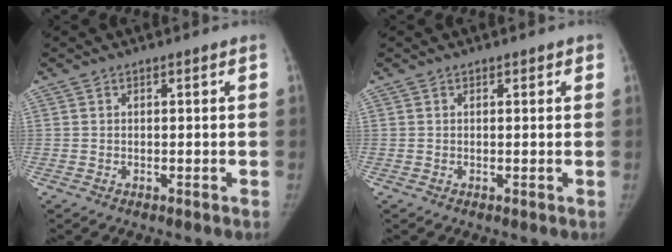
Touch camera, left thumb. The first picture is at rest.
{"total": 0.7, "force": [0.5, 0.5, 0.2], "torque": [0.004, -0.002, 0.004]}